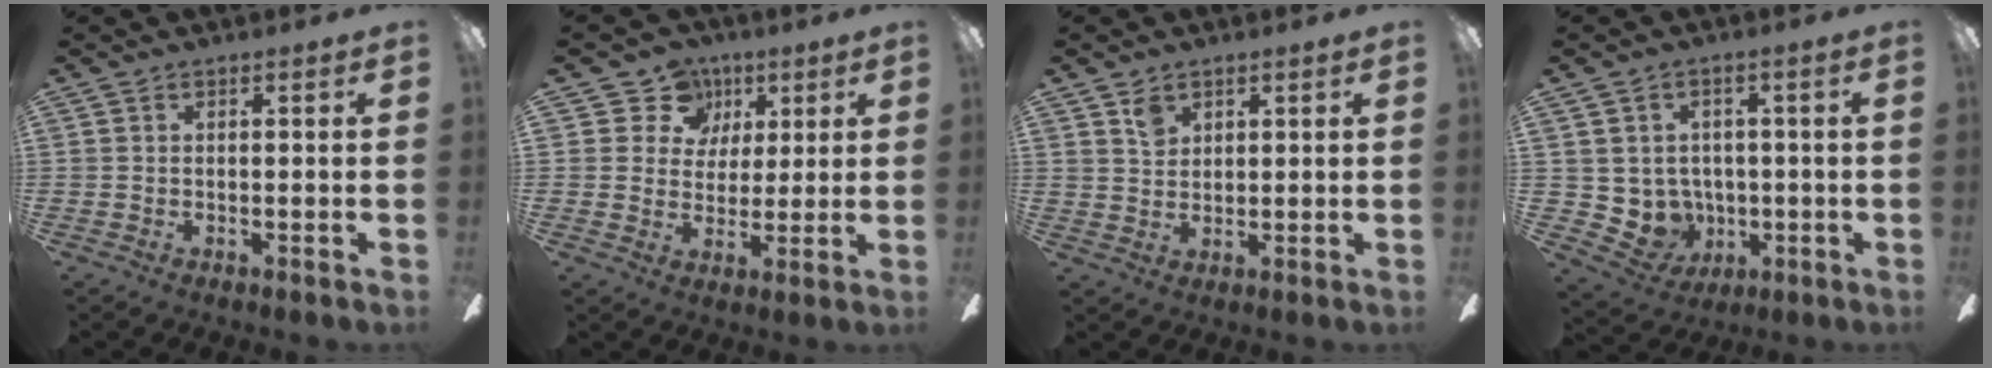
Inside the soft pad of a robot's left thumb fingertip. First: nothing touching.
{"total": 9.2, "force": [4.5, 8.0, 1.2], "torque": [-0.027, -0.025, 0.083]}
{"total": 3.2, "force": [2.4, 1.9, 1.0], "torque": [-0.009, -0.009, 0.044]}
{"total": 5.7, "force": [1.2, 5.5, 0.3], "torque": [-0.037, -0.015, 0.030]}